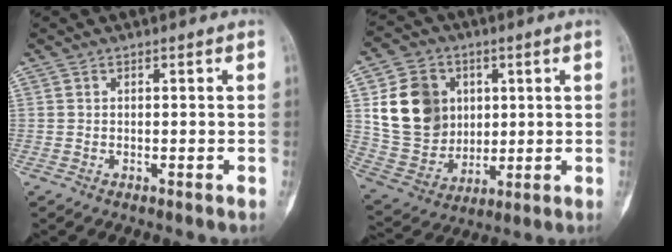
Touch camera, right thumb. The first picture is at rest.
{"total": 16.4, "force": [3.8, 13.7, 8.2], "torque": [-0.120, -0.006, 0.086]}